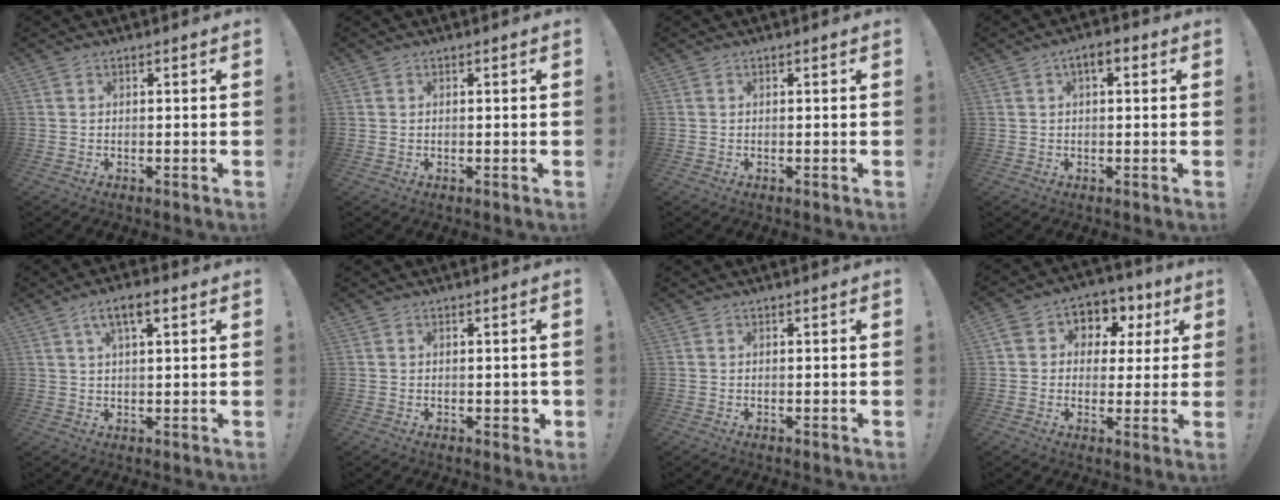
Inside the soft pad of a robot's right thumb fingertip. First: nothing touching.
{"total": 0.0}
{"total": 0.0}
{"total": 3.9, "force": [1.0, 1.9, 3.3], "torque": [-0.050, 0.006, 0.014]}
{"total": 6.2, "force": [2.7, 2.1, 5.2], "torque": [-0.080, -0.003, 0.043]}
{"total": 2.1, "force": [-0.3, 1.6, 1.4], "torque": [-0.018, 0.005, -0.004]}
{"total": 0.0}
{"total": 8.2, "force": [0.8, 7.6, 3.0], "torque": [-0.033, 0.000, 0.018]}